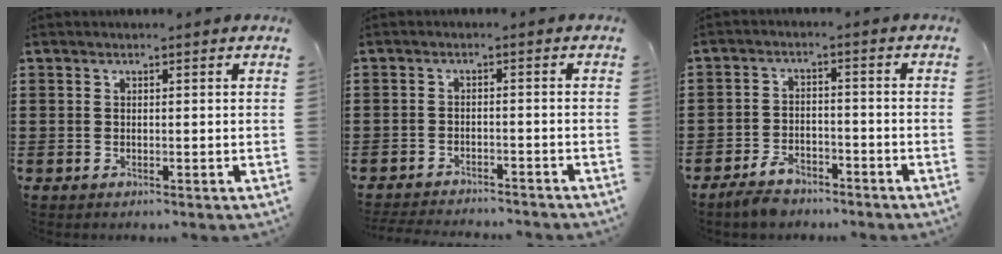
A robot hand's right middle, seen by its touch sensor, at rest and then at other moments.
{"total": 2.7, "force": [-2.7, 0.0, 0.2], "torque": [-0.008, -0.003, -0.056]}
{"total": 4.0, "force": [-3.5, 1.6, 1.2], "torque": [-0.029, 0.008, -0.072]}